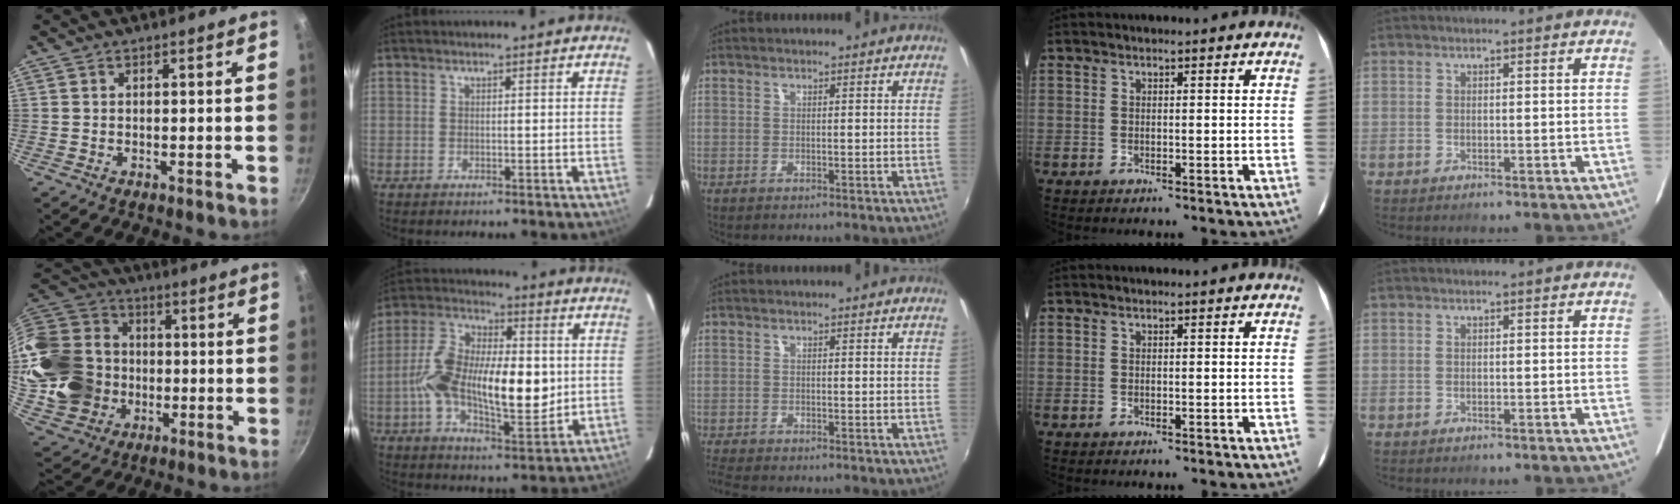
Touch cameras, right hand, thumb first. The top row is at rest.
{"thumb": {"total": 22.3, "force": [-2.0, 18.8, 11.8], "torque": [-0.216, 0.040, -0.019]}, "index": {"total": 19.0, "force": [-1.1, 8.4, 17.0], "torque": [-0.320, 0.005, -0.022]}, "middle": {"total": 3.2, "force": [-3.0, 0.3, 1.2], "torque": [-0.033, -0.020, -0.058]}}